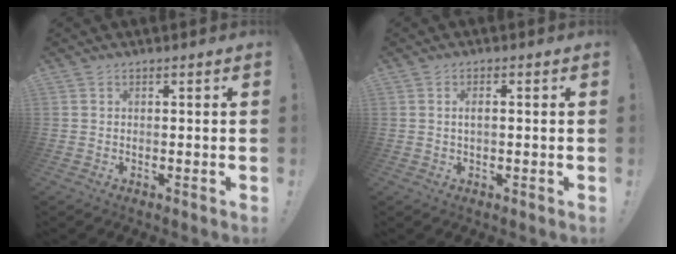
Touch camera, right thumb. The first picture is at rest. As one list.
[{"total": 2.1, "force": [-0.1, 0.7, 2.0], "torque": [-0.036, 0.005, -0.003]}]